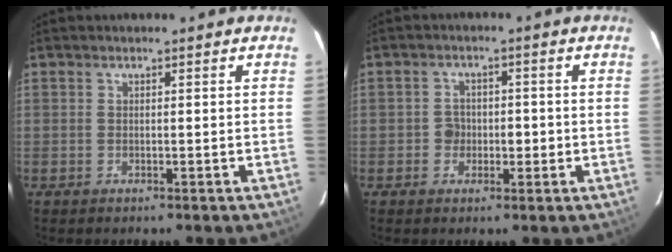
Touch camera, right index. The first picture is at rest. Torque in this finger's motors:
{"motor_torque": [0.46, 0.12, 0.07, 0.04]}